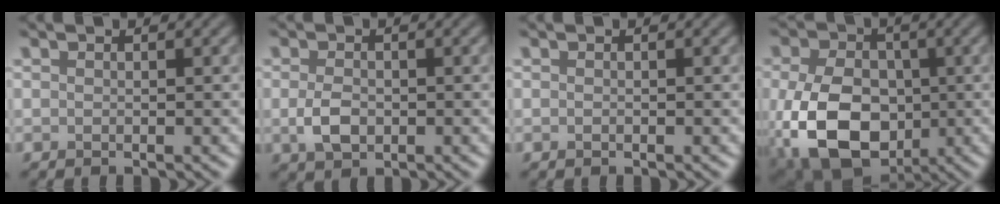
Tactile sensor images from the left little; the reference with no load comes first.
{"total": 2.5, "force": [-0.4, 1.6, 1.8], "torque": [-0.039, -0.003, -0.009]}
{"total": 0.0}
{"total": 12.1, "force": [-2.6, 8.2, 8.4], "torque": [-0.179, -0.026, -0.051]}